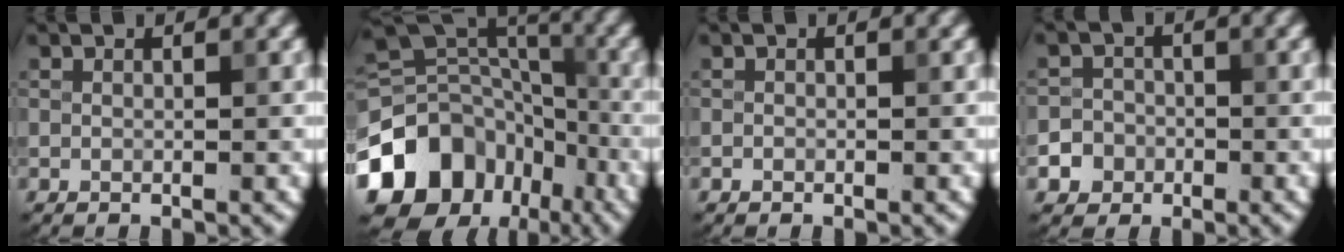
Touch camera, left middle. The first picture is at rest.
{"total": 14.7, "force": [-7.6, 11.1, 5.9], "torque": [-0.142, 0.007, -0.122]}
{"total": 0.0}
{"total": 3.7, "force": [-1.8, 3.2, 0.5], "torque": [0.019, -0.004, -0.038]}